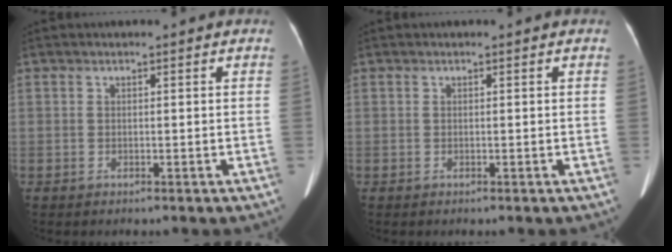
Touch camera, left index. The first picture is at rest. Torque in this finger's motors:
{"motor_torque": [0.01, 0.01, 0.00, 0.00]}